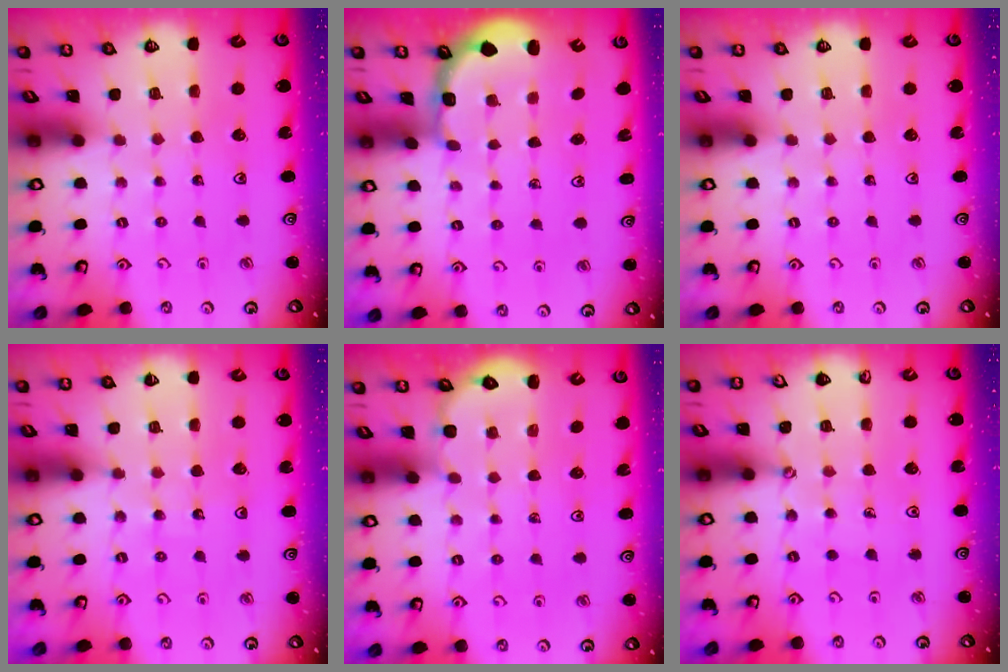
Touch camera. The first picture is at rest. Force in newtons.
{"total": 2.8, "press": 2.2, "slide": 1.7}
{"total": 0.0}
{"total": 4.9, "press": 4.8, "slide": 1.0}
{"total": 2.2, "press": 2.2, "slide": 0.3}
{"total": 1.4, "press": 1.3, "slide": 0.1}